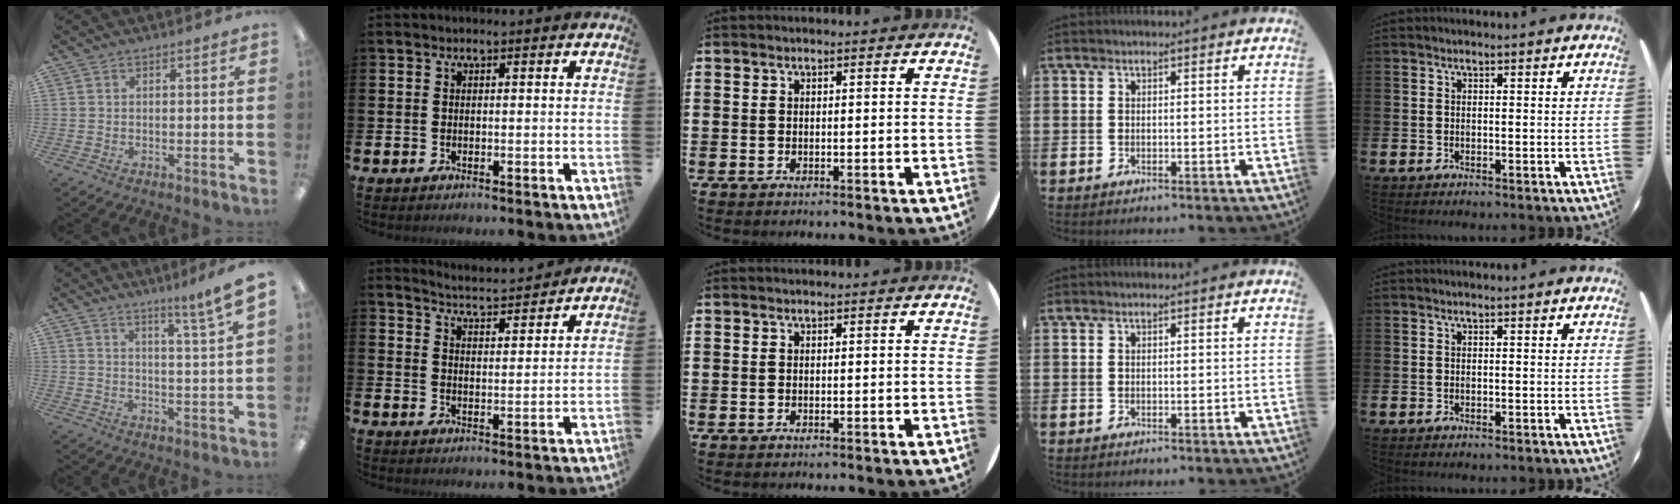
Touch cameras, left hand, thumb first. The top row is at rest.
{"thumb": {"total": 9.0, "force": [6.9, -0.3, 5.9], "torque": [-0.082, -0.054, 0.105]}, "index": {"total": 4.4, "force": [4.4, 0.0, 0.4], "torque": [-0.028, -0.038, 0.071]}}